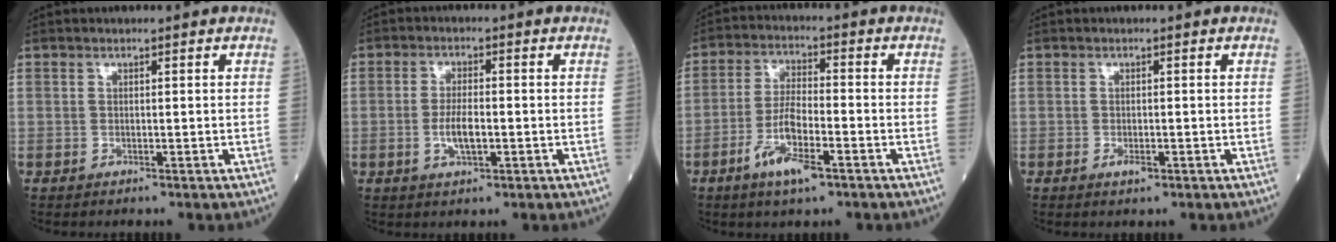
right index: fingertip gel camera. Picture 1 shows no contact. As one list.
[{"total": 4.5, "force": [-1.0, 1.3, 4.2], "torque": [-0.085, -0.002, -0.018]}, {"total": 8.0, "force": [-4.1, 1.6, 6.7], "torque": [-0.134, -0.007, -0.076]}, {"total": 1.4, "force": [-0.7, 0.5, 1.1], "torque": [-0.017, -0.001, -0.010]}]